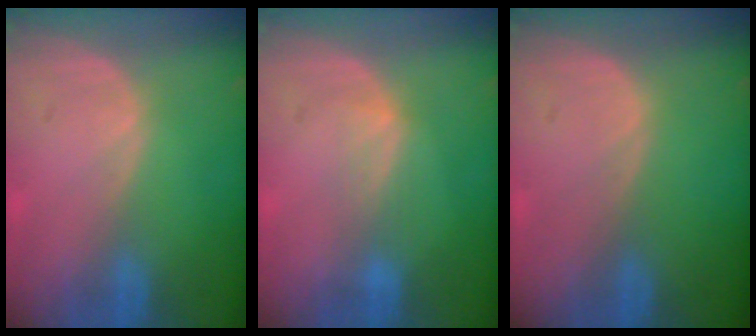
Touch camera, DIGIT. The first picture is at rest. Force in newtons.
{"total": 2.4, "press": 2.4, "slide": 0.4}
{"total": 0.0}